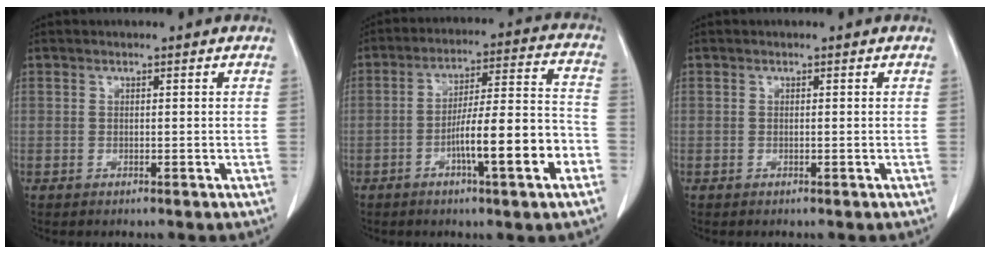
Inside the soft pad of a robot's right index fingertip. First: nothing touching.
{"total": 13.5, "force": [-5.1, 1.0, 12.5], "torque": [-0.193, 0.012, -0.077]}
{"total": 0.0}